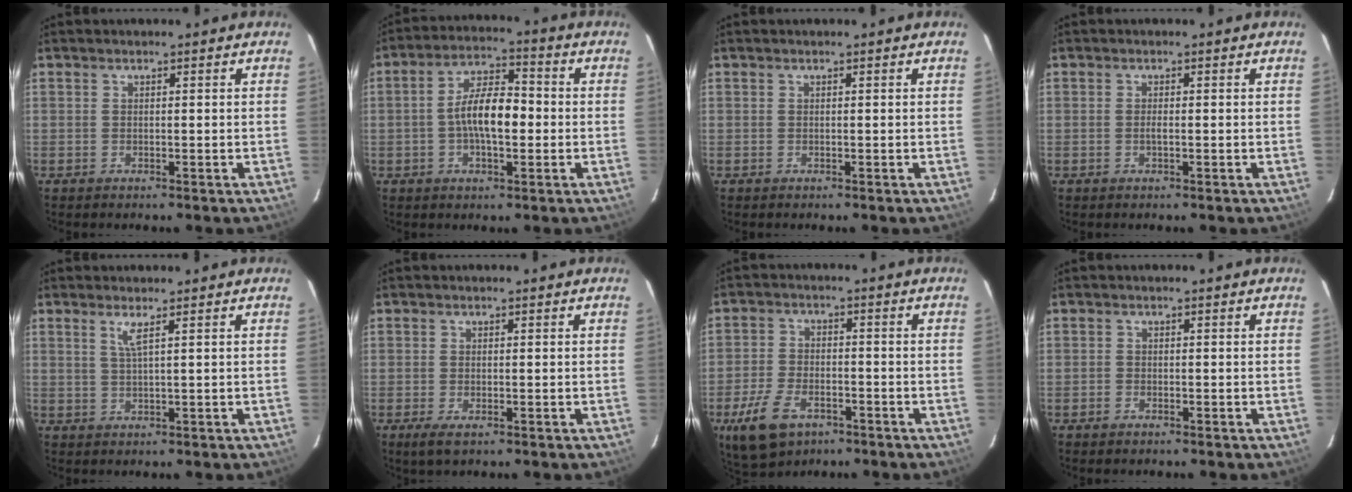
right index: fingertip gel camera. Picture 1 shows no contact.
{"total": 9.2, "force": [-1.2, 3.8, 8.3], "torque": [-0.156, 0.015, -0.021]}
{"total": 0.0}
{"total": 0.7, "force": [-0.2, 0.1, 0.7], "torque": [-0.013, 0.000, -0.004]}
{"total": 2.3, "force": [1.2, -0.4, 1.9], "torque": [-0.039, -0.004, 0.024]}
{"total": 2.6, "force": [-1.0, 1.0, 2.2], "torque": [-0.043, -0.009, -0.014]}
{"total": 10.6, "force": [-5.9, 6.0, 6.5], "torque": [-0.158, -0.008, -0.106]}
{"total": 1.0, "force": [-0.8, 0.6, 0.3], "torque": [-0.008, 0.001, -0.015]}